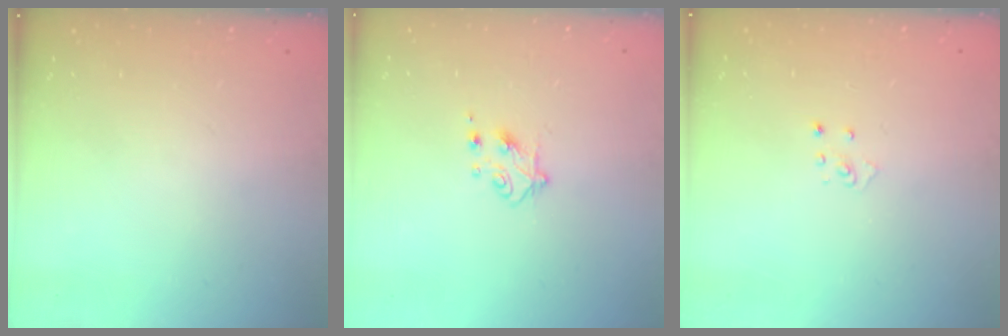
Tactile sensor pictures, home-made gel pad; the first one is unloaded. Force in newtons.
{"total": 4.8, "press": 4.8, "slide": 0.6}
{"total": 2.8, "press": 2.8, "slide": 0.3}